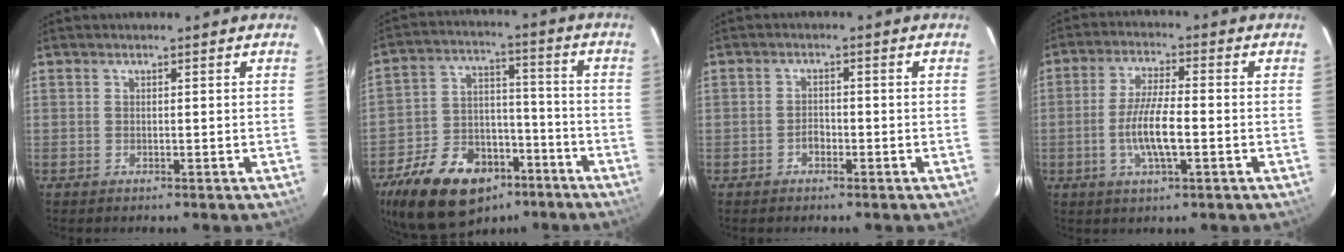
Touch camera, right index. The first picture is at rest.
{"total": 21.0, "force": [-13.3, 12.4, 10.6], "torque": [-0.229, 0.023, -0.202]}
{"total": 1.8, "force": [-1.1, 1.2, 0.8], "torque": [-0.016, 0.005, -0.018]}
{"total": 8.2, "force": [-2.1, 1.8, 7.7], "torque": [-0.152, -0.003, -0.041]}